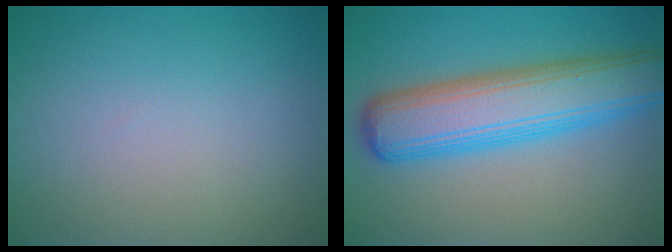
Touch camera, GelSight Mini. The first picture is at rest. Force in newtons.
{"total": 8.6, "press": 8.6, "slide": 0.2}